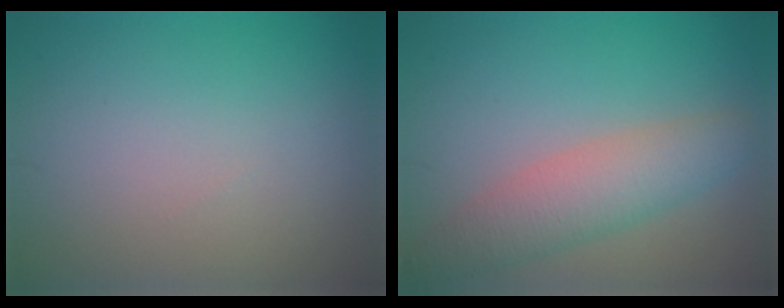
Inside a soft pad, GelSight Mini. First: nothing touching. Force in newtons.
{"total": 4.5, "press": 4.5, "slide": 0.2}